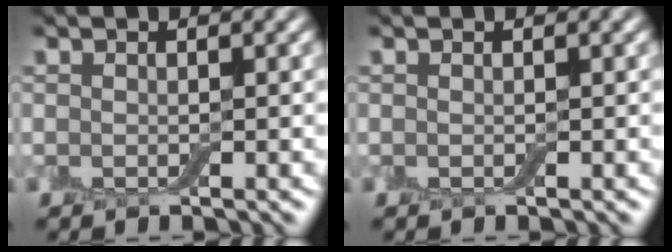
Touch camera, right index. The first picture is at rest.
{"total": 0.0}